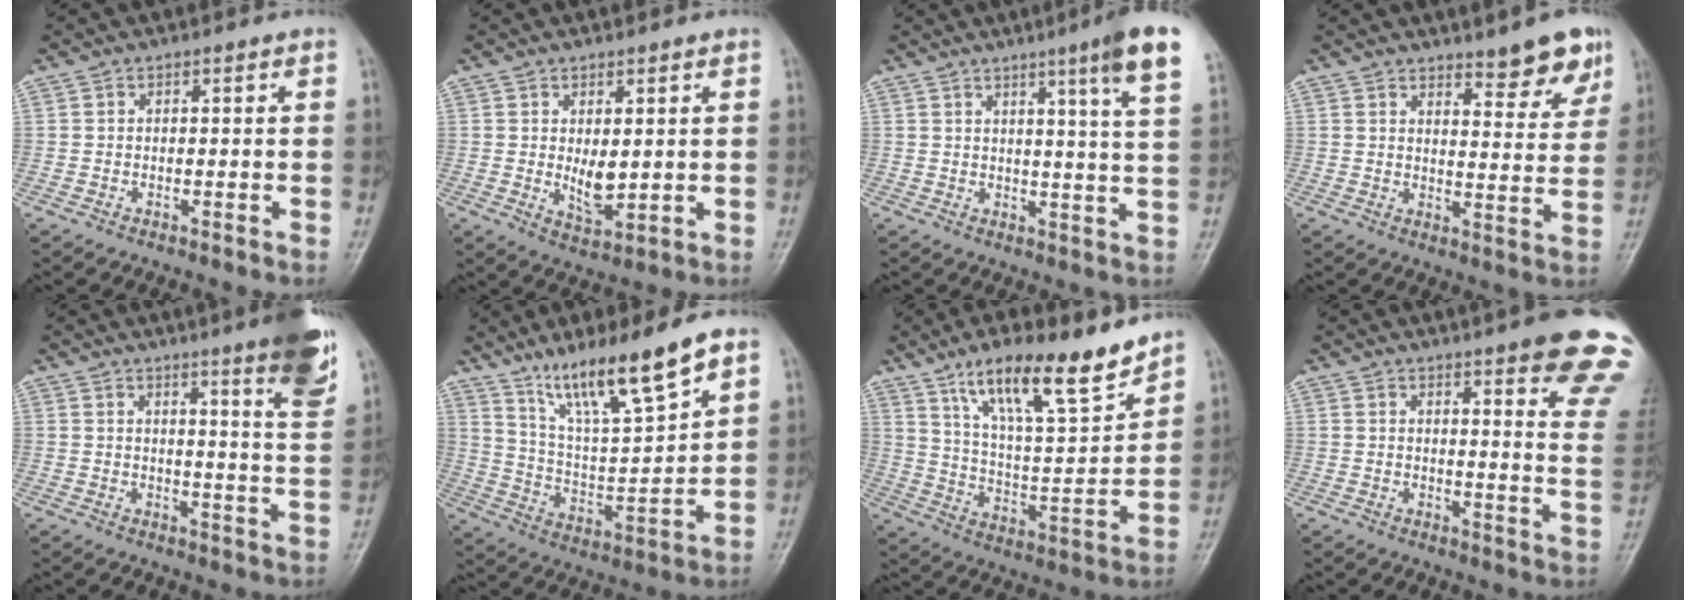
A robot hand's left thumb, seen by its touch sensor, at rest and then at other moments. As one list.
[{"total": 4.9, "force": [0.7, 2.4, 4.2], "torque": [-0.062, -0.017, 0.021]}, {"total": 10.8, "force": [6.2, -0.2, 8.8], "torque": [-0.118, -0.032, 0.075]}, {"total": 8.3, "force": [6.2, 2.3, 5.1], "torque": [-0.039, -0.044, 0.087]}, {"total": 11.4, "force": [7.0, 1.0, 8.9], "torque": [-0.104, -0.043, 0.085]}, {"total": 15.7, "force": [11.2, 2.4, 10.7], "torque": [-0.174, -0.062, 0.214]}, {"total": 17.0, "force": [12.1, 3.8, 11.3], "torque": [-0.165, -0.069, 0.216]}, {"total": 18.0, "force": [12.6, 2.8, 12.5], "torque": [-0.129, -0.065, 0.139]}]